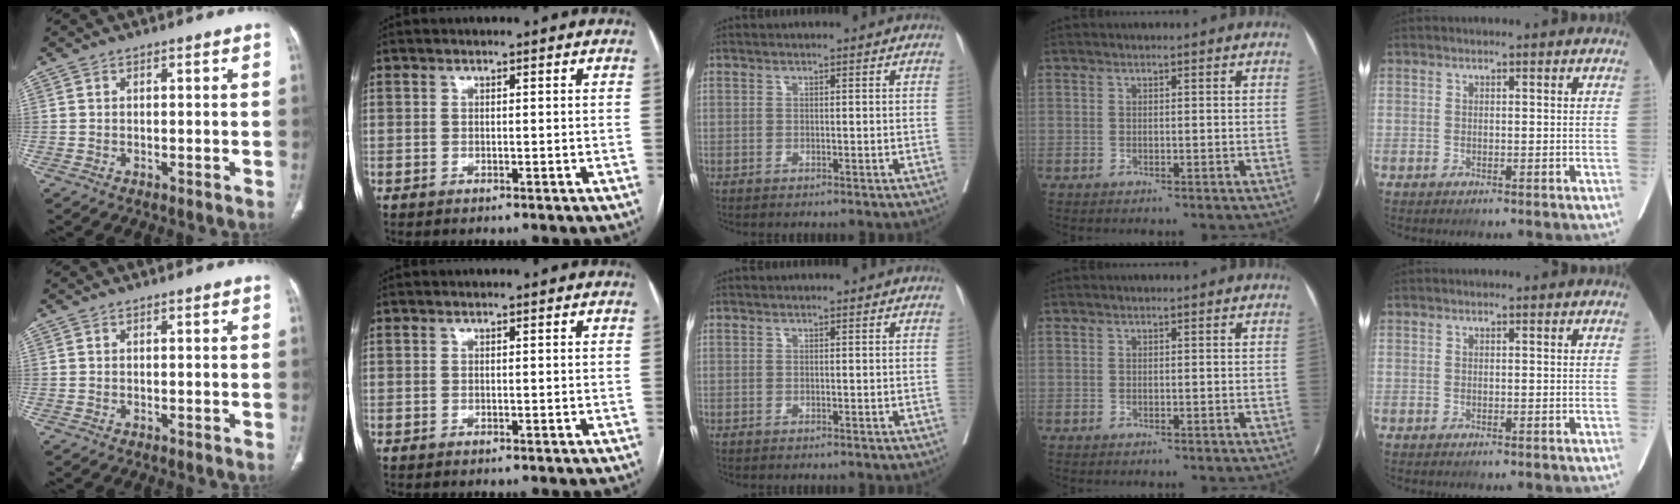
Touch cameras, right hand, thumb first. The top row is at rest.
{}